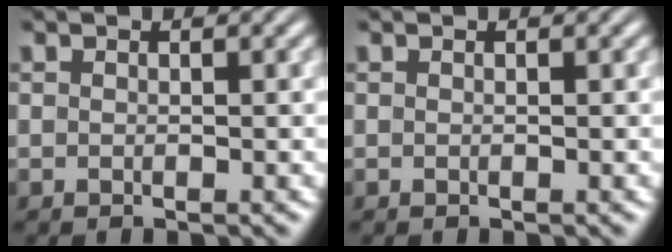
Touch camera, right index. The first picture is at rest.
{"total": 0.0}